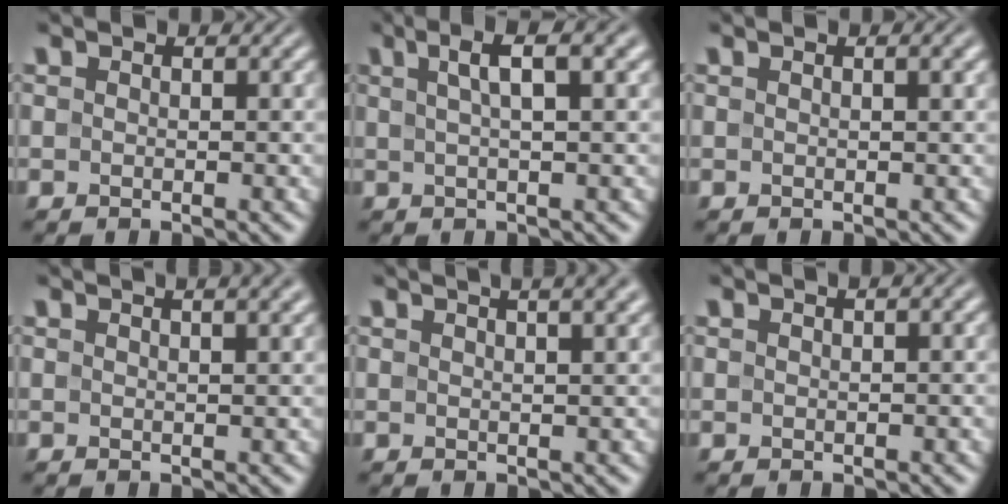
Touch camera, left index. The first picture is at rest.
{"total": 4.5, "force": [1.9, 1.0, 4.0], "torque": [-0.060, 0.010, 0.028]}
{"total": 2.2, "force": [0.9, 0.6, 1.8], "torque": [-0.022, 0.005, 0.004]}
{"total": 5.8, "force": [3.6, 2.5, 3.8], "torque": [-0.016, 0.043, 0.012]}
{"total": 8.0, "force": [4.9, 3.4, 5.3], "torque": [-0.023, 0.056, 0.027]}
{"total": 2.0, "force": [1.1, 0.7, 1.5], "torque": [-0.012, 0.005, 0.010]}